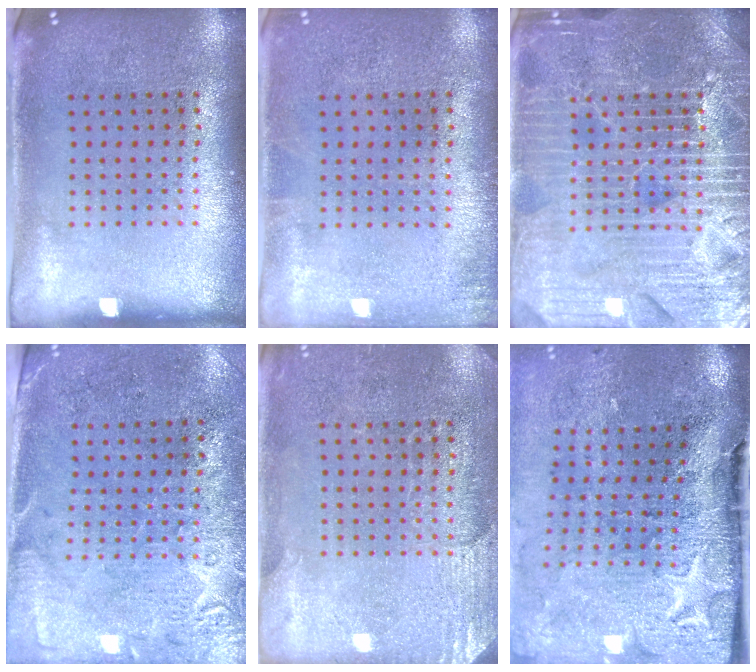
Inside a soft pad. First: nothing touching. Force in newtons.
{"total": 0.8, "press": 0.8, "slide": 0.1}
{"total": 7.0, "press": 7.0, "slide": 0.8}
{"total": 2.7, "press": 2.4, "slide": 1.2}
{"total": 2.8, "press": 2.6, "slide": 1.0}
{"total": 4.8, "press": 3.8, "slide": 2.9}